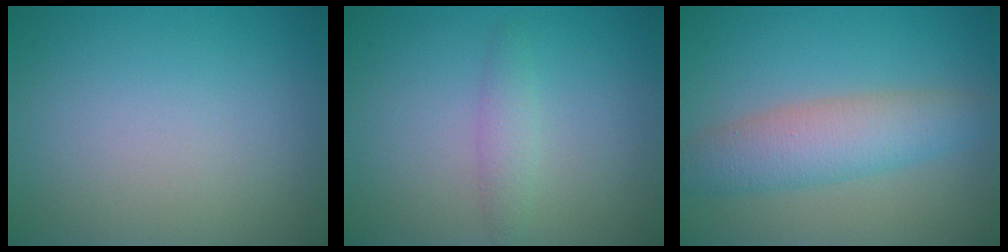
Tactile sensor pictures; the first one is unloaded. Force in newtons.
{"total": 1.5, "press": 1.5, "slide": 0.0}
{"total": 4.8, "press": 4.8, "slide": 0.1}